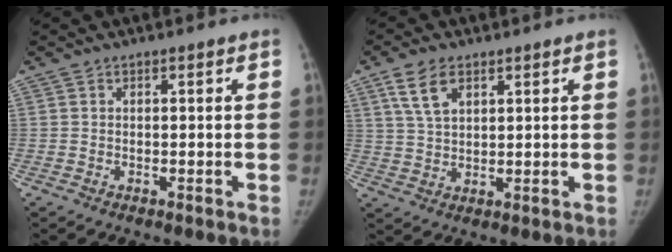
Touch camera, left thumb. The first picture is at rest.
{"total": 6.9, "force": [3.6, 3.8, 4.5], "torque": [-0.080, -0.009, 0.074]}